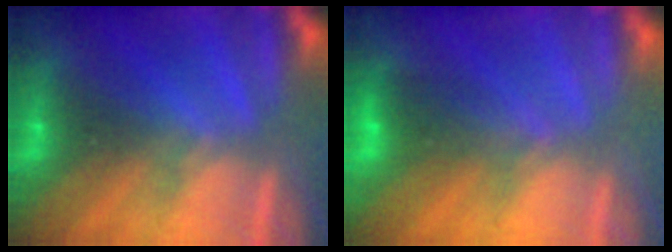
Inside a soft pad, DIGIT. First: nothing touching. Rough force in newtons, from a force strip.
{"total": 1.8}